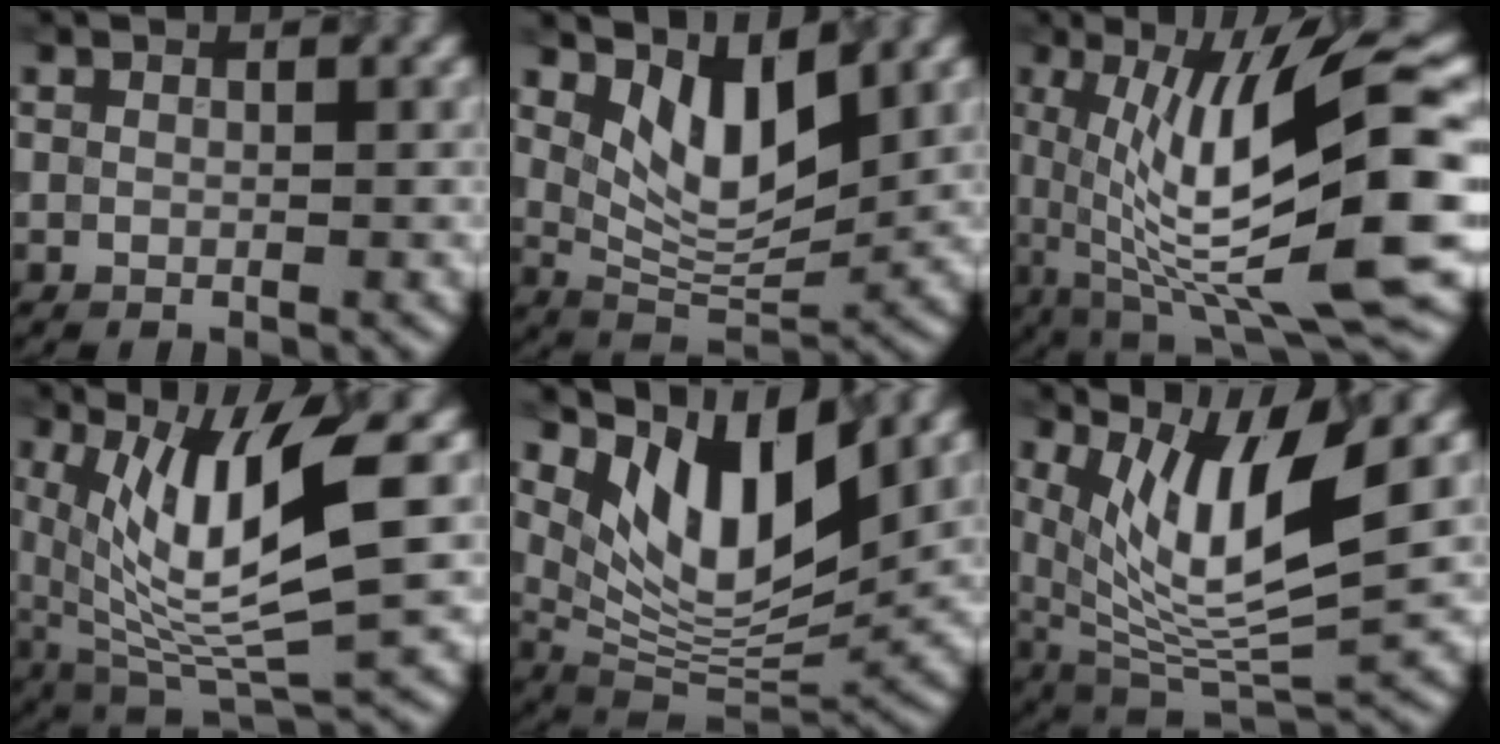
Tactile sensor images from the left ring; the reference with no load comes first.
{"total": 5.7, "force": [2.6, 2.5, 4.4], "torque": [-0.084, -0.015, 0.051]}
{"total": 13.4, "force": [0.2, 3.1, 13.0], "torque": [-0.204, 0.003, 0.009]}
{"total": 9.5, "force": [2.1, 2.6, 8.9], "torque": [-0.164, -0.015, 0.047]}
{"total": 9.7, "force": [5.1, 3.7, 7.4], "torque": [-0.123, -0.016, 0.098]}
{"total": 9.4, "force": [3.2, 3.0, 8.4], "torque": [-0.155, -0.013, 0.063]}